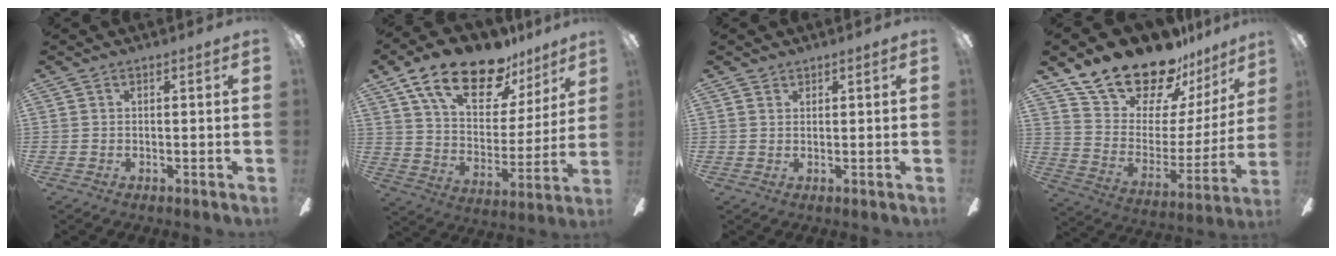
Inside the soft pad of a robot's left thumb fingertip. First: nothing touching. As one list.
[{"total": 20.5, "force": [14.2, 9.2, 11.5], "torque": [-0.193, -0.085, 0.247]}, {"total": 1.1, "force": [0.9, 0.5, 0.1], "torque": [-0.002, 0.000, 0.018]}, {"total": 22.0, "force": [18.9, 8.6, 7.3], "torque": [-0.140, -0.139, 0.344]}]